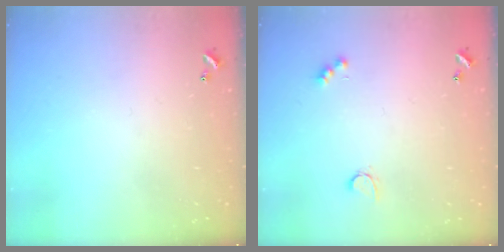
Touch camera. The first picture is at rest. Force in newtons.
{"total": 3.1, "press": 3.1, "slide": 0.6}